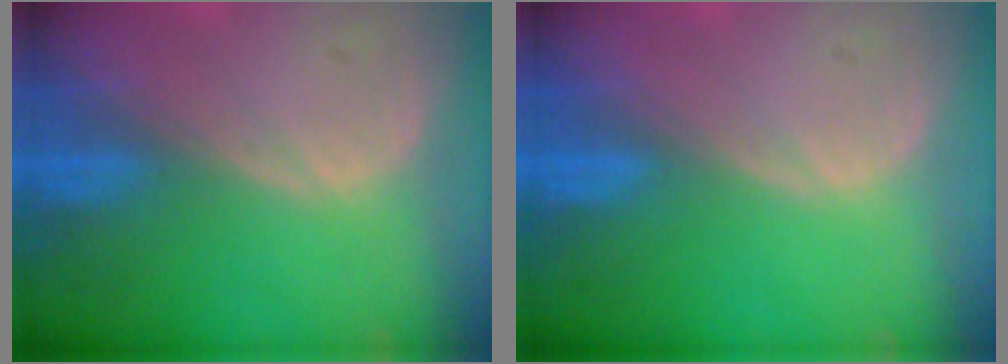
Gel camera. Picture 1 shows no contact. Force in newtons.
{"total": 0.0}